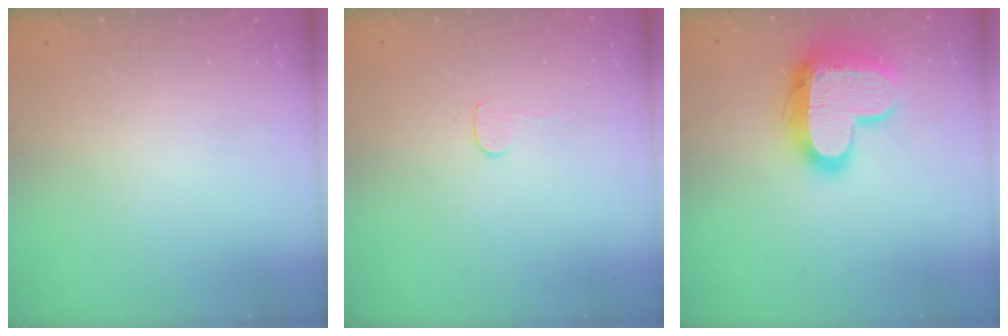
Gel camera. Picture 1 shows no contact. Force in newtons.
{"total": 3.2, "press": 3.1, "slide": 0.3}
{"total": 16.9, "press": 16.8, "slide": 1.3}